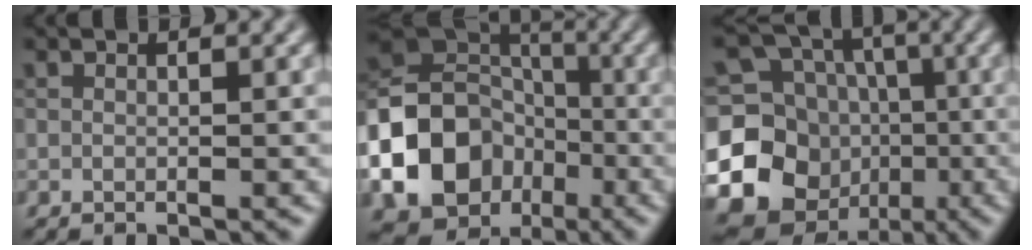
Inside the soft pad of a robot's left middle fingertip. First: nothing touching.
{"total": 15.0, "force": [-5.5, 12.4, 6.5], "torque": [-0.130, -0.028, -0.117]}
{"total": 16.6, "force": [-4.0, 14.9, 6.0], "torque": [-0.171, -0.010, -0.088]}